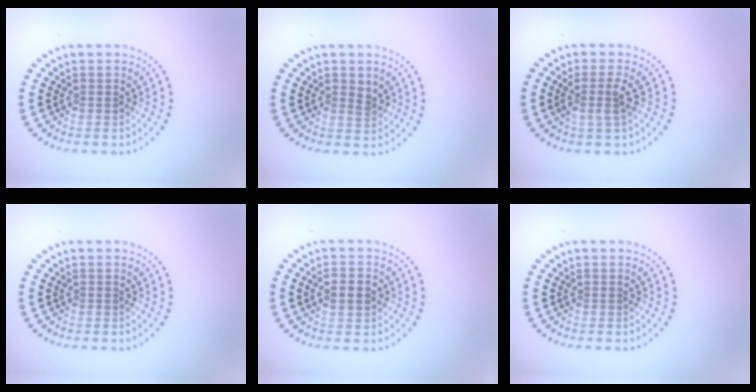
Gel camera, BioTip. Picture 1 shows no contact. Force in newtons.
{"total": 1.2, "press": 1.2, "slide": 0.3}
{"total": 2.2, "press": 1.8, "slide": 1.2}
{"total": 0.0}
{"total": 2.3, "press": 2.3, "slide": 0.3}
{"total": 0.0}